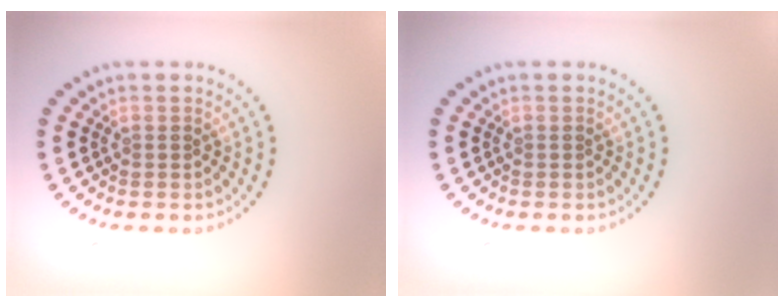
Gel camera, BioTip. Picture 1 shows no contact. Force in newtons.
{"total": 0.0}